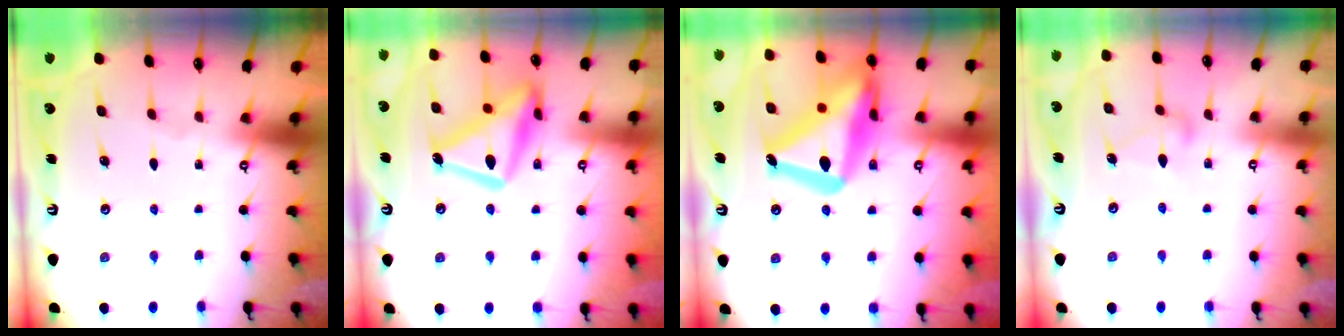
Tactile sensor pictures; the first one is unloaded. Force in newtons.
{"total": 17.0, "press": 17.0, "slide": 1.4}
{"total": 24.9, "press": 24.8, "slide": 2.1}
{"total": 7.8, "press": 7.8, "slide": 0.4}